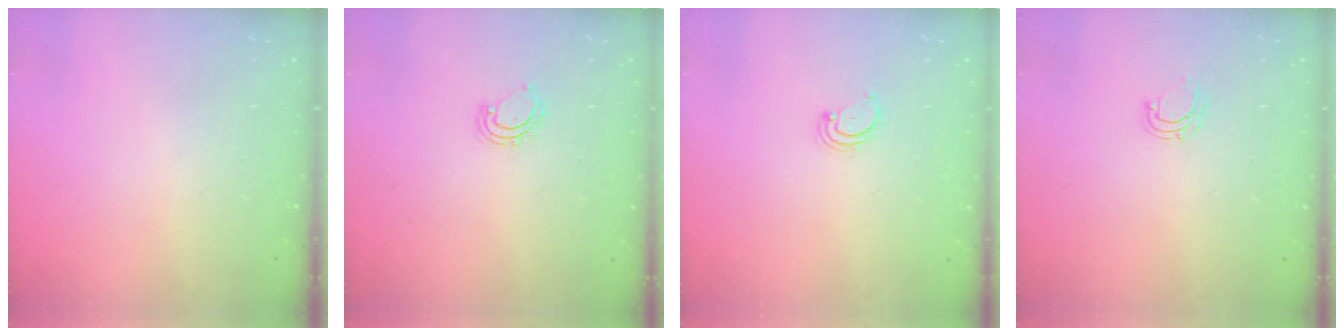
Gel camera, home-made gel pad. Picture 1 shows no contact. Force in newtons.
{"total": 3.5, "press": 3.5, "slide": 0.3}
{"total": 2.2, "press": 2.2, "slide": 0.2}
{"total": 4.9, "press": 4.8, "slide": 0.4}